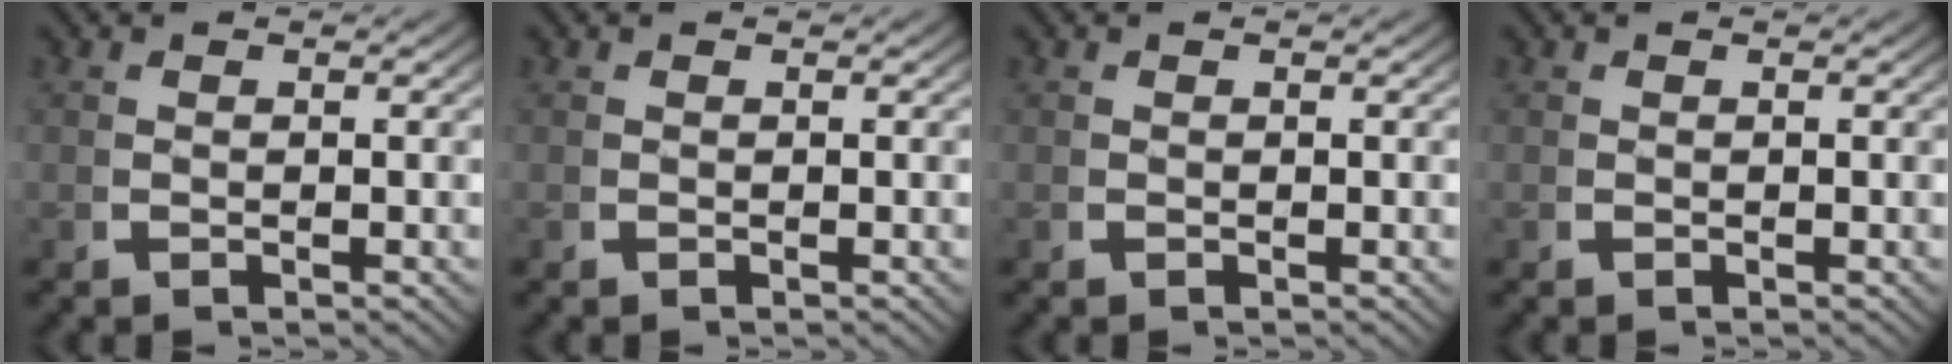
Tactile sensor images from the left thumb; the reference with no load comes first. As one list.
[{"total": 0.0}, {"total": 0.0}, {"total": 0.0}]